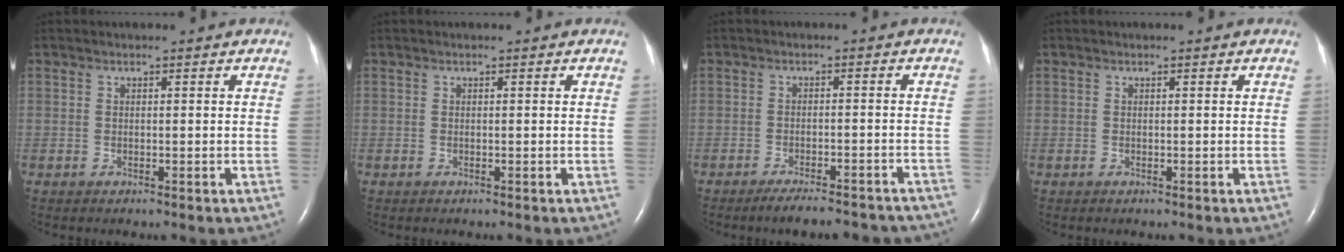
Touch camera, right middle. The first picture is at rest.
{"total": 0.0}
{"total": 11.7, "force": [-10.6, 2.3, 4.3], "torque": [-0.048, 0.006, -0.129]}
{"total": 0.0}